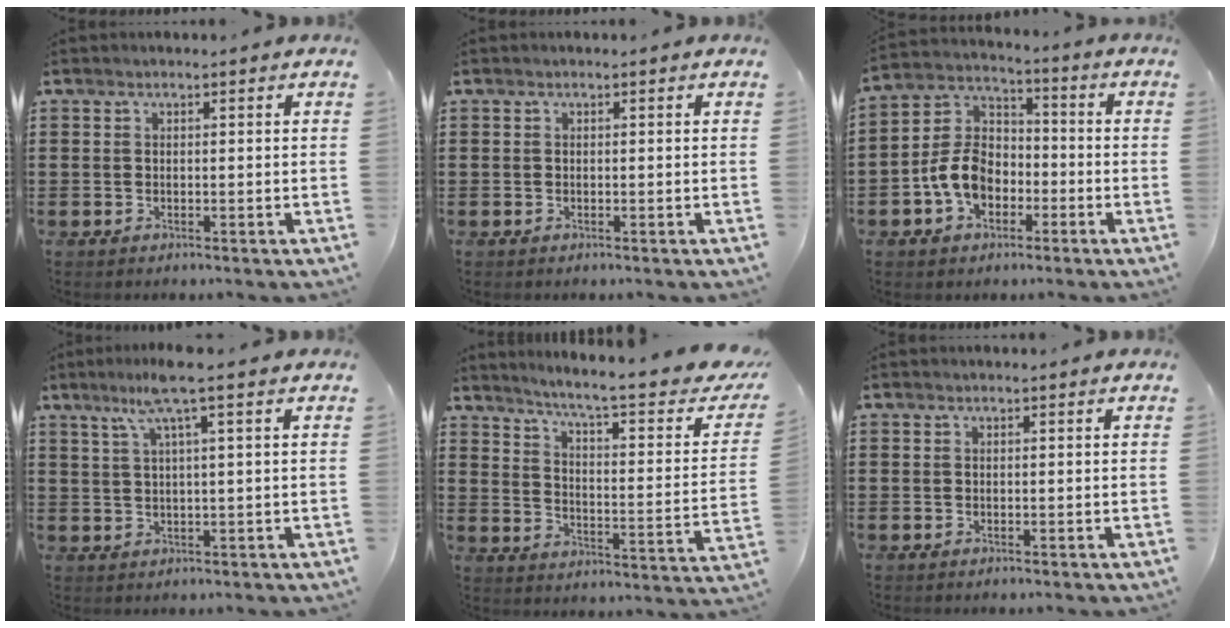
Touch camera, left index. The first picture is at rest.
{"total": 0.0}
{"total": 8.4, "force": [-3.3, 6.0, 4.9], "torque": [-0.131, 0.008, -0.070]}
{"total": 6.0, "force": [2.9, -0.1, 5.3], "torque": [-0.108, 0.005, 0.049]}
{"total": 6.5, "force": [5.0, -0.5, 4.1], "torque": [-0.092, -0.044, 0.074]}
{"total": 0.0}